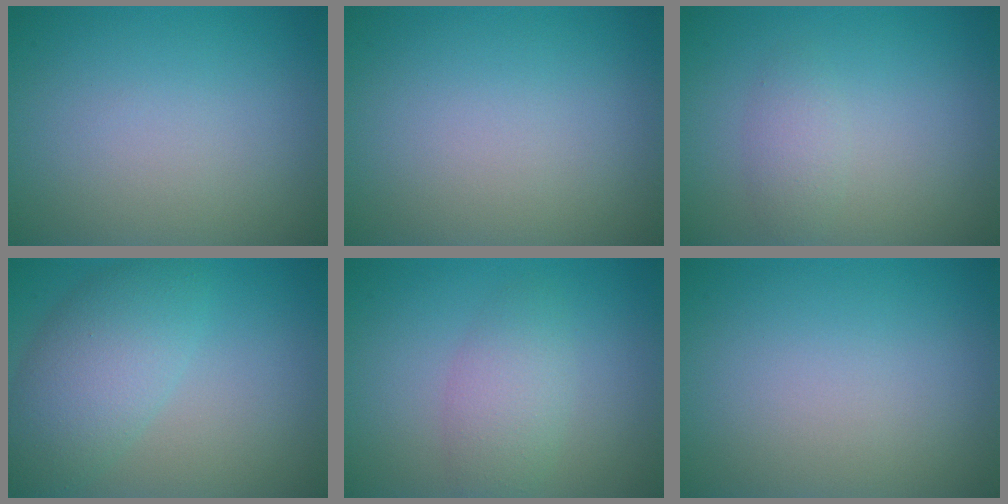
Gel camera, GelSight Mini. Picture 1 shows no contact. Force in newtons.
{"total": 0.0}
{"total": 1.5, "press": 1.5, "slide": 0.0}
{"total": 5.5, "press": 5.5, "slide": 0.1}
{"total": 3.0, "press": 3.0, "slide": 0.2}
{"total": 0.0}